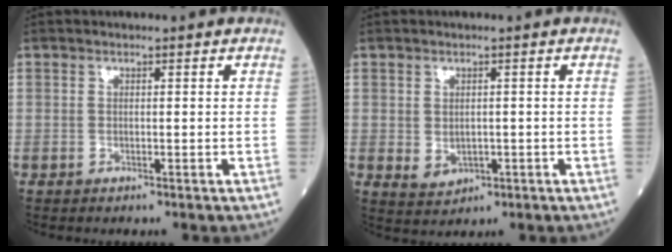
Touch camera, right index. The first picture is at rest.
{"total": 3.0, "force": [-0.4, 2.4, 1.9], "torque": [-0.033, -0.003, 0.008]}